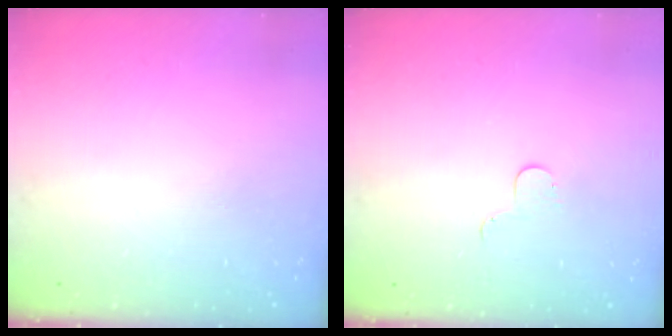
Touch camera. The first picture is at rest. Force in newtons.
{"total": 3.5, "press": 3.5, "slide": 0.4}